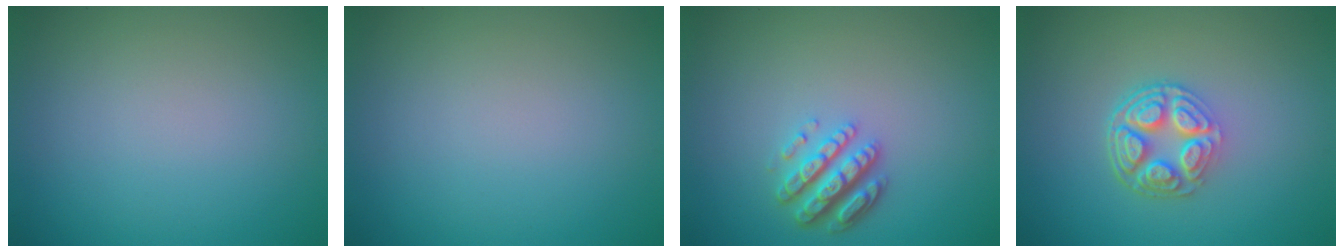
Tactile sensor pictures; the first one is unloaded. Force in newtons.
{"total": 0.0}
{"total": 3.5, "press": 3.0, "slide": 1.8}
{"total": 4.8, "press": 3.4, "slide": 3.4}